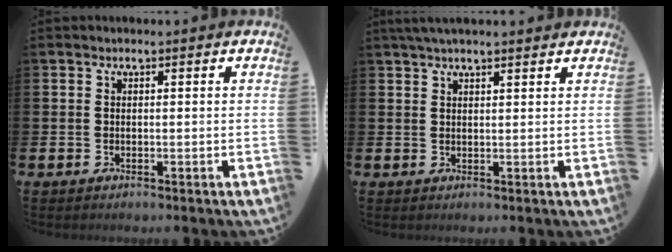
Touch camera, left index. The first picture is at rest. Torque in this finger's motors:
{"motor_torque": [1.00, -1.14, 0.64, 0.17]}